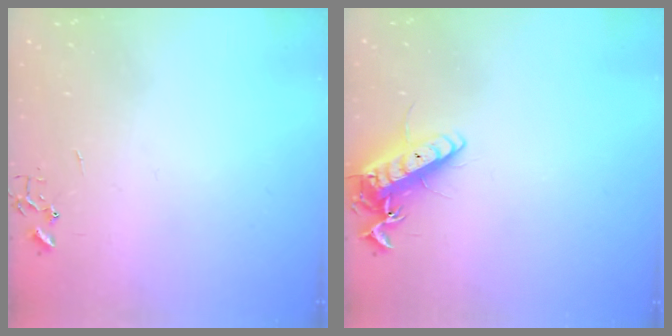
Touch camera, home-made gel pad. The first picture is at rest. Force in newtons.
{"total": 13.9, "press": 13.9, "slide": 1.3}